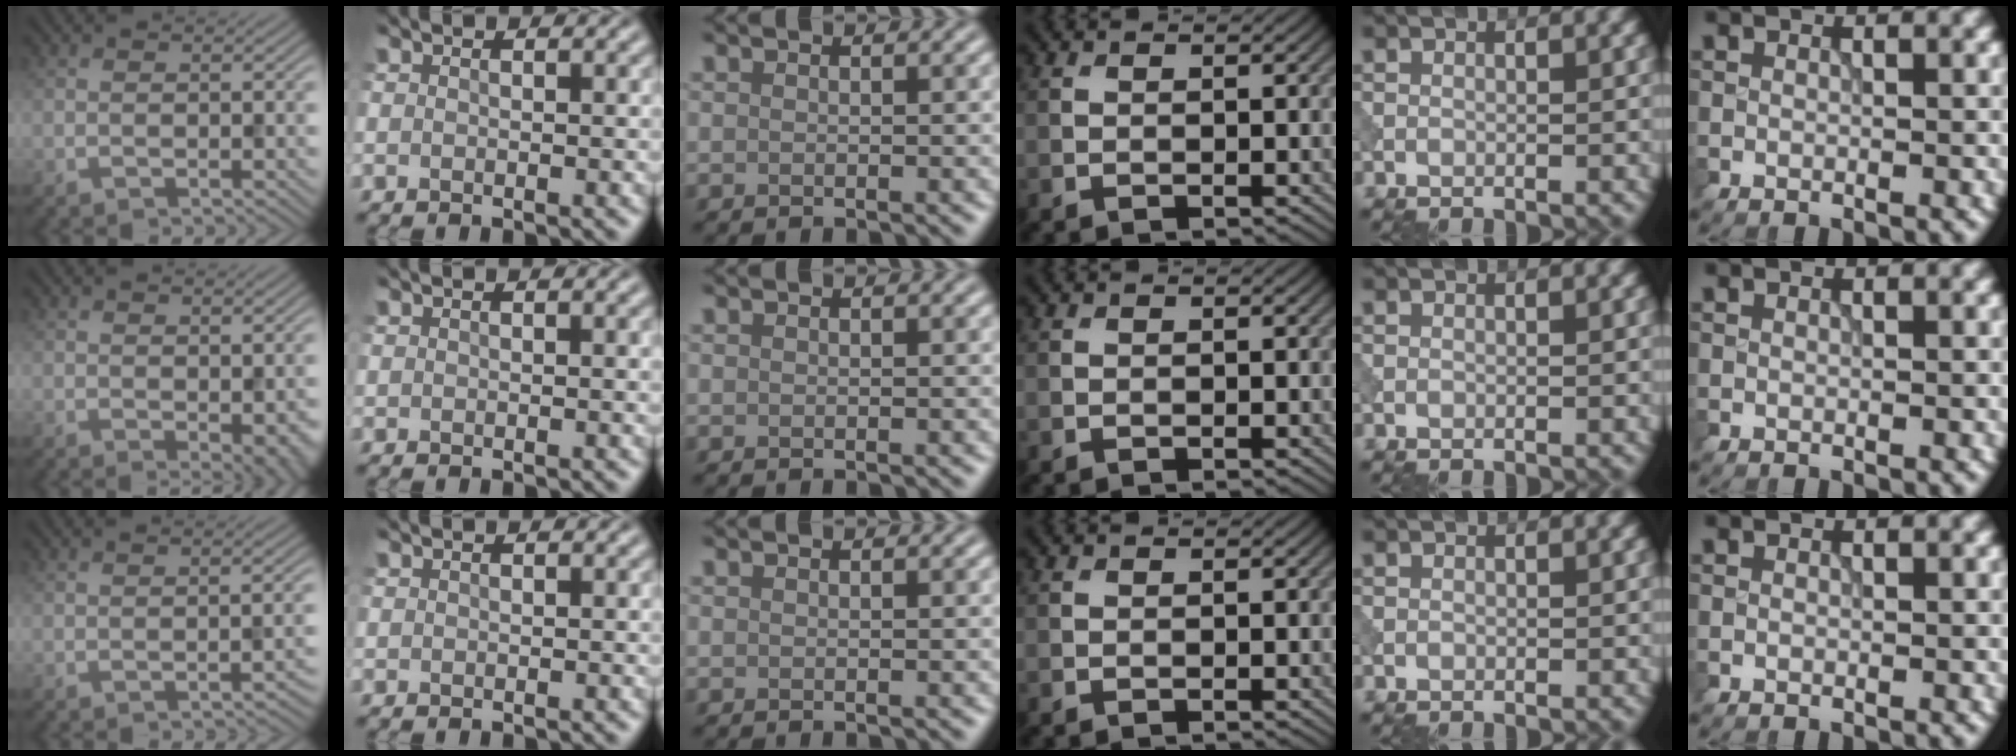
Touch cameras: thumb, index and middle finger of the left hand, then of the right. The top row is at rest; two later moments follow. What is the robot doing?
{"motion": "dispense", "object": "syringe"}